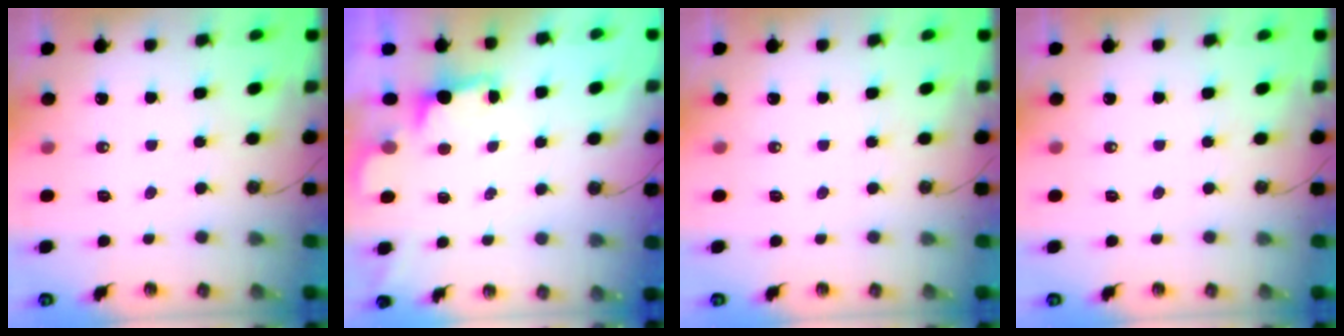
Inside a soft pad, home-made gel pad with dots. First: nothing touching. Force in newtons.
{"total": 2.0, "press": 1.8, "slide": 0.8}
{"total": 0.0}
{"total": 0.0}